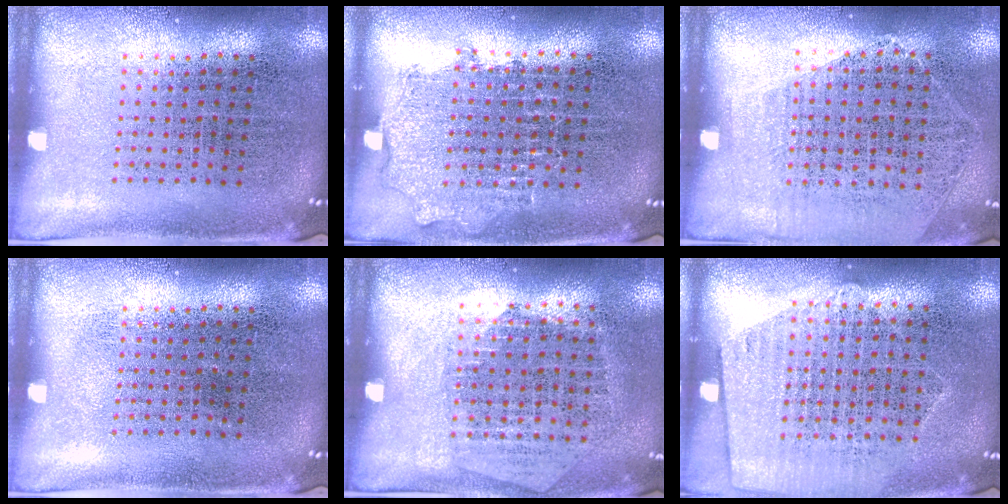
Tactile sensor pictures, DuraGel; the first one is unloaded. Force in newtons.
{"total": 0.9, "press": 0.9, "slide": 0.2}
{"total": 1.2, "press": 1.0, "slide": 0.6}
{"total": 0.0}
{"total": 1.3, "press": 1.2, "slide": 0.5}
{"total": 1.2, "press": 1.1, "slide": 0.6}